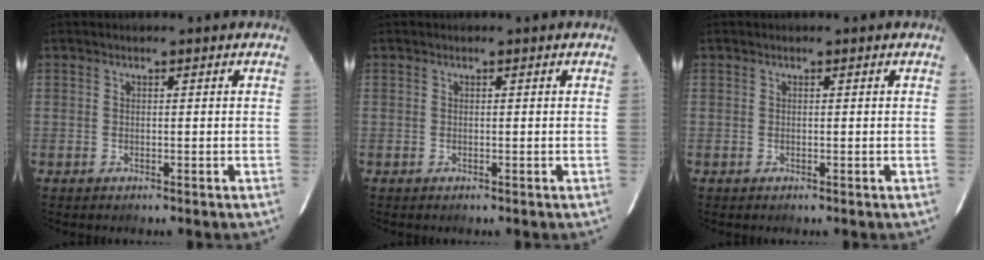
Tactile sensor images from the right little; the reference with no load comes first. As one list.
[{"total": 0.0}, {"total": 0.0}]